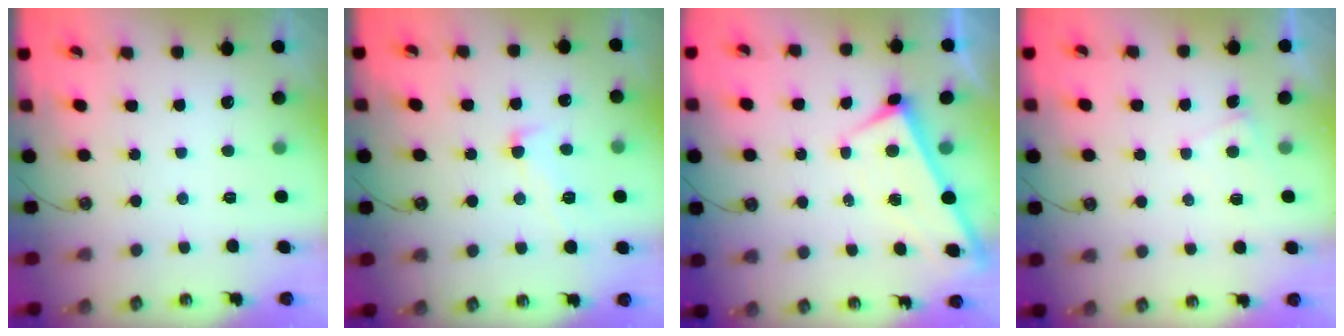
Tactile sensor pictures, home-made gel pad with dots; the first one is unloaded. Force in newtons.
{"total": 1.4, "press": 1.0, "slide": 1.0}
{"total": 1.7, "press": 1.7, "slide": 0.1}
{"total": 2.4, "press": 2.4, "slide": 0.1}